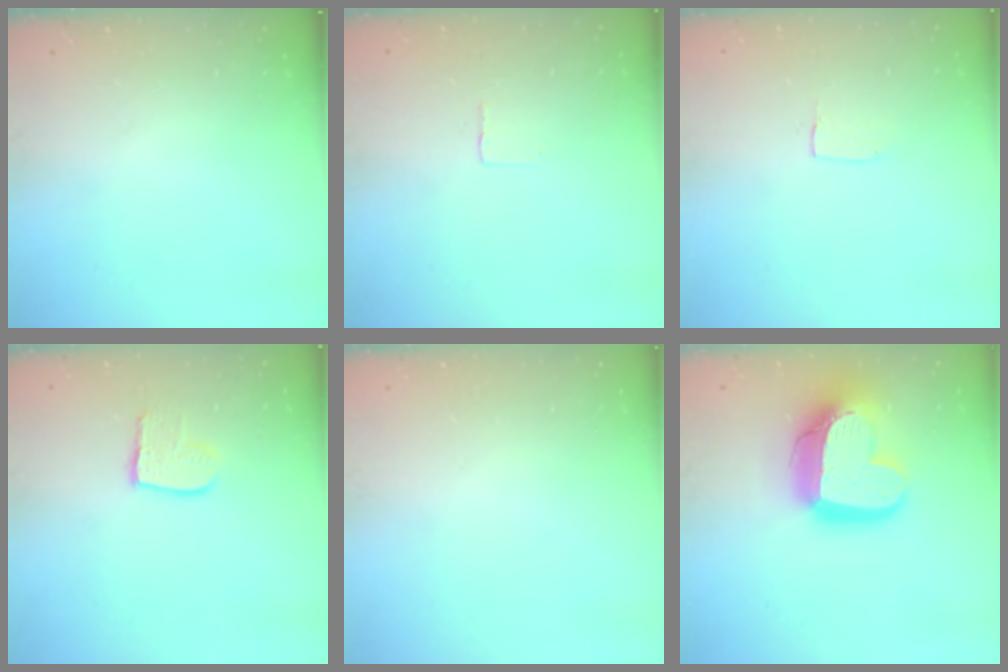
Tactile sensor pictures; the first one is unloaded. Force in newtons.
{"total": 1.9, "press": 1.9, "slide": 0.1}
{"total": 3.4, "press": 3.4, "slide": 0.1}
{"total": 9.9, "press": 9.9, "slide": 0.8}
{"total": 0.0}
{"total": 21.9, "press": 21.8, "slide": 2.2}